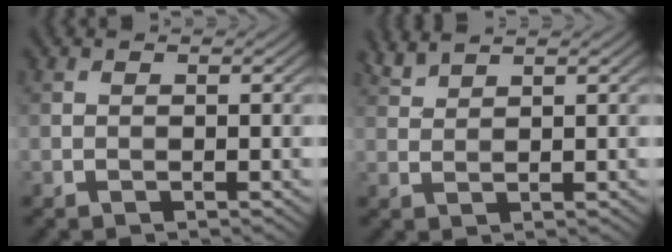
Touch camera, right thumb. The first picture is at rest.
{"total": 2.3, "force": [2.1, 0.2, 0.9], "torque": [-0.024, 0.007, 0.048]}